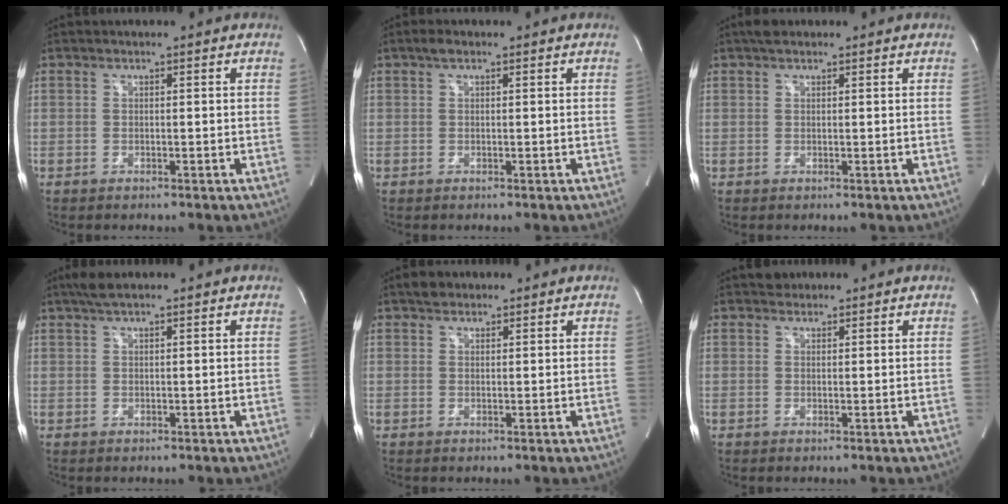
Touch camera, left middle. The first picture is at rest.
{"total": 1.3, "force": [0.8, 0.6, 0.8], "torque": [-0.017, 0.012, 0.013]}
{"total": 1.9, "force": [1.5, 0.9, 0.9], "torque": [-0.018, 0.017, 0.023]}
{"total": 2.5, "force": [1.9, 0.3, 1.5], "torque": [-0.033, 0.013, 0.037]}
{"total": 2.0, "force": [1.5, 1.3, 0.5], "torque": [-0.011, 0.012, 0.022]}
{"total": 1.3, "force": [1.1, 0.8, -0.2], "torque": [0.005, 0.008, 0.014]}